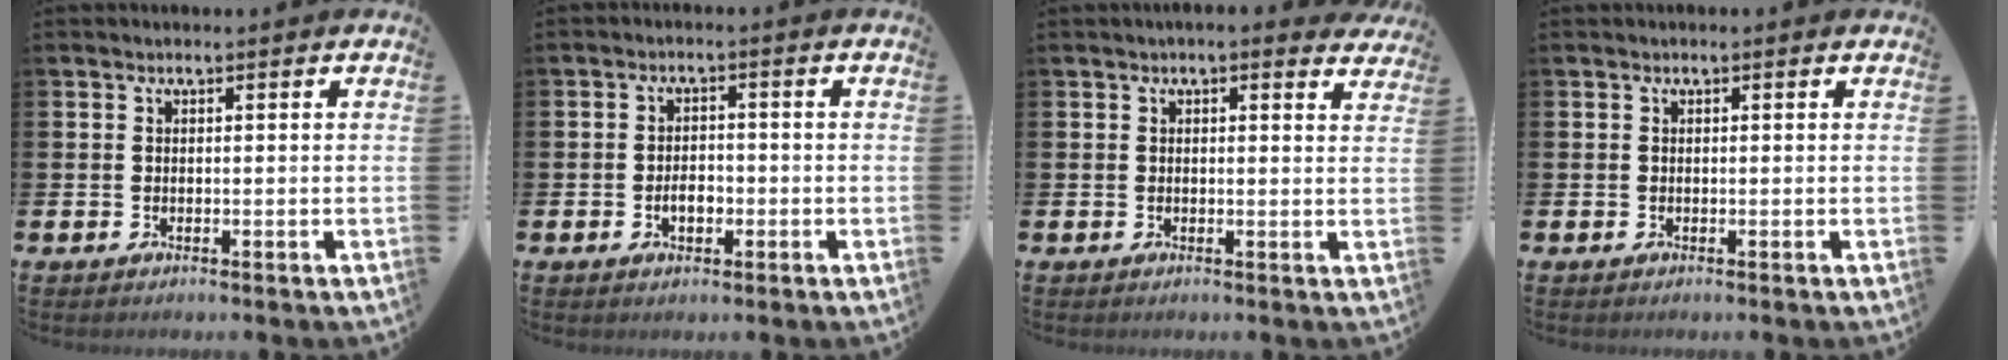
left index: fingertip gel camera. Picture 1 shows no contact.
{"total": 2.9, "force": [-0.8, 1.7, 2.1], "torque": [-0.024, -0.003, -0.020]}
{"total": 1.7, "force": [1.6, 0.2, 0.4], "torque": [-0.009, -0.005, 0.028]}
{"total": 0.0}